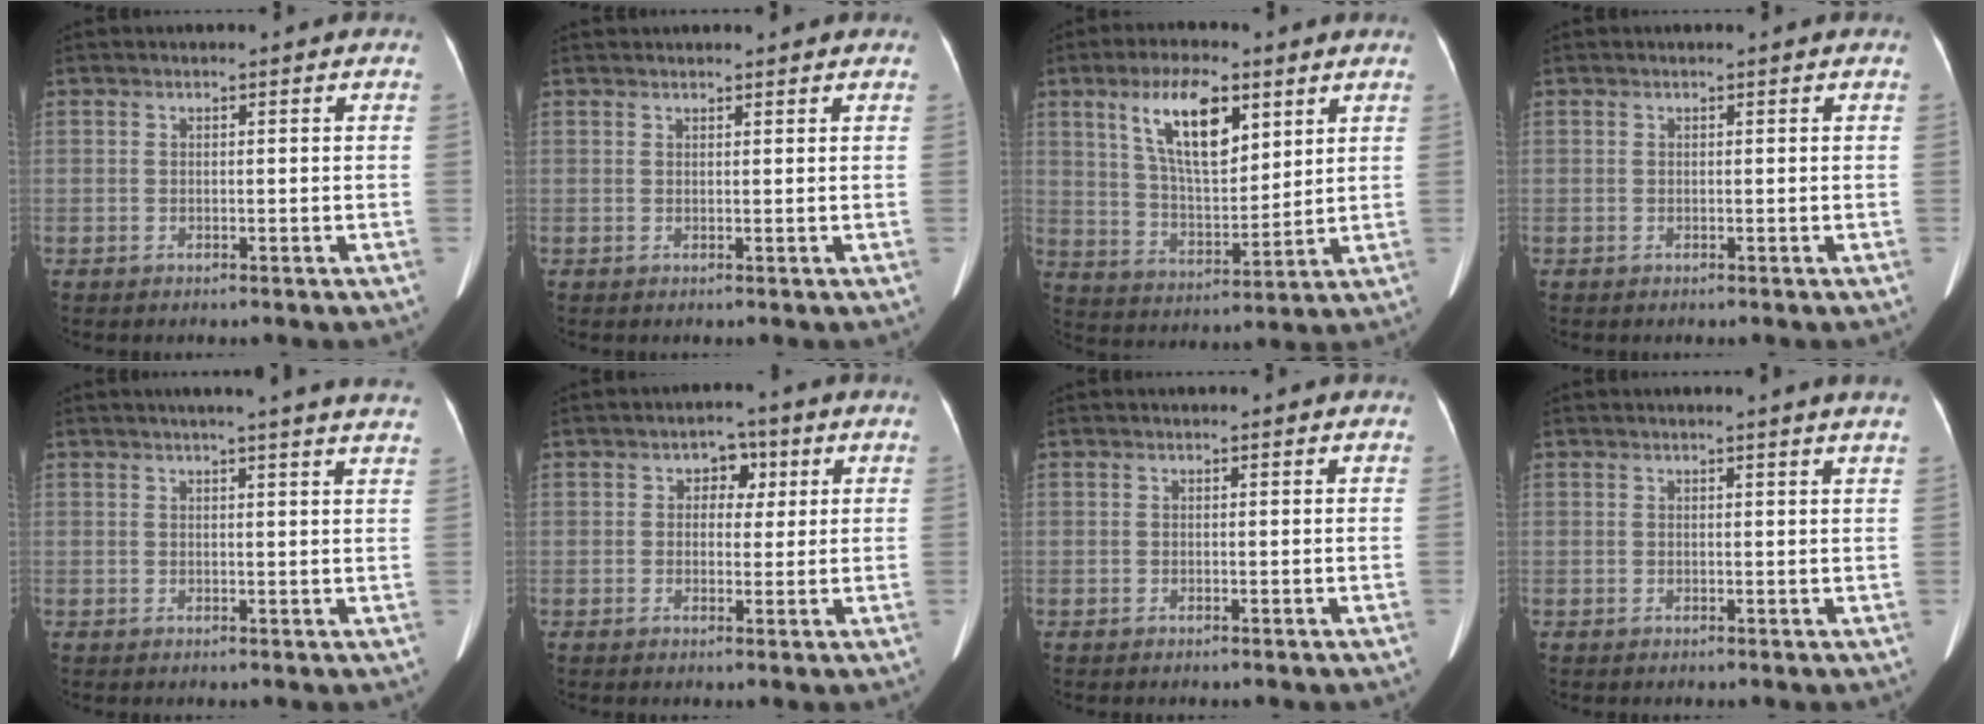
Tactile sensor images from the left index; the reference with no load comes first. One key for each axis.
{"total": 3.3, "fx": 3.1, "fy": 0.6, "fz": 1.0, "tx": -0.013, "ty": 0.031, "tz": 0.040}
{"total": 11.9, "fx": 6.0, "fy": 4.3, "fz": 9.4, "tx": -0.182, "ty": 0.012, "tz": 0.116}
{"total": 0.0}
{"total": 13.1, "fx": 11.7, "fy": -0.1, "fz": 5.9, "tx": -0.083, "ty": -0.007, "tz": 0.124}
{"total": 3.7, "fx": 1.2, "fy": 2.6, "fz": 2.3, "tx": -0.031, "ty": 0.015, "tz": 0.017}
{"total": 0.0}
{"total": 2.1, "fx": 1.8, "fy": -0.7, "fz": 0.9, "tx": -0.021, "ty": -0.010, "tz": 0.018}